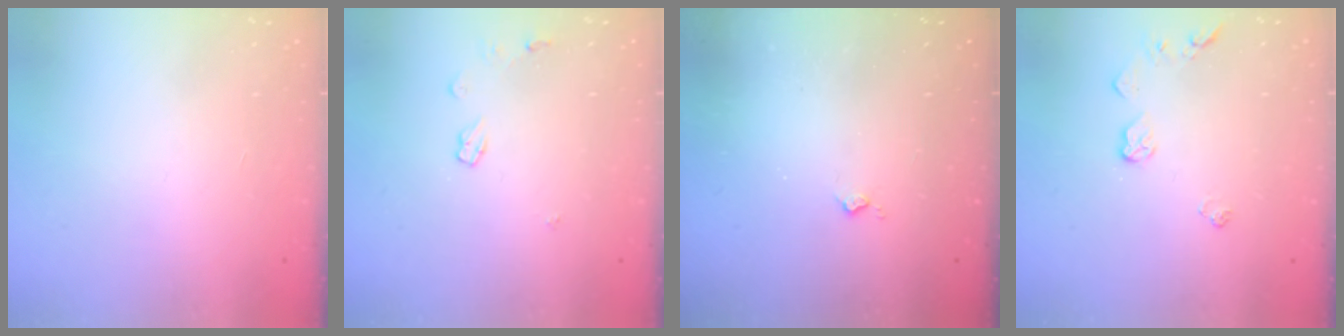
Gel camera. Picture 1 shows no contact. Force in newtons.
{"total": 4.2, "press": 4.1, "slide": 0.5}
{"total": 2.4, "press": 2.3, "slide": 0.5}
{"total": 5.2, "press": 5.2, "slide": 0.4}